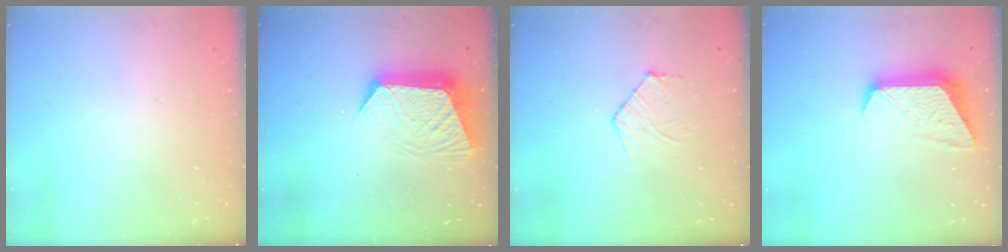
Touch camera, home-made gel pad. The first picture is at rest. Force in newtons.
{"total": 12.9, "press": 12.9, "slide": 1.1}
{"total": 8.0, "press": 7.9, "slide": 0.6}
{"total": 10.8, "press": 10.7, "slide": 0.9}